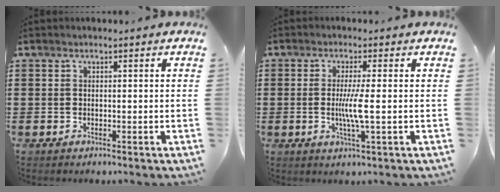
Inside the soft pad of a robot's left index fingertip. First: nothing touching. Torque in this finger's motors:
{"motor_torque": [0.82, 0.03, 0.50, 0.10]}